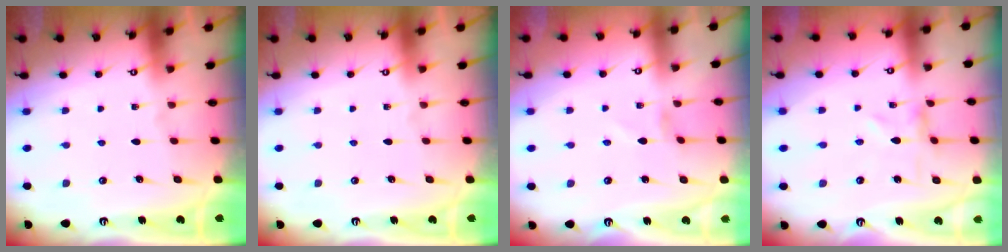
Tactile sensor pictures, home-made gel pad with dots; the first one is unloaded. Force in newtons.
{"total": 0.0}
{"total": 0.8, "press": 0.8, "slide": 0.1}
{"total": 0.7, "press": 0.7, "slide": 0.2}